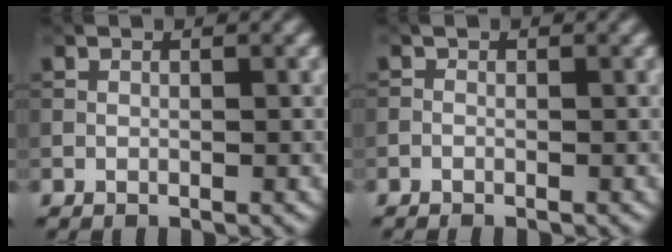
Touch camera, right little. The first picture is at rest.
{"total": 0.7, "force": [-0.6, 0.3, 0.1], "torque": [-0.001, -0.001, -0.014]}